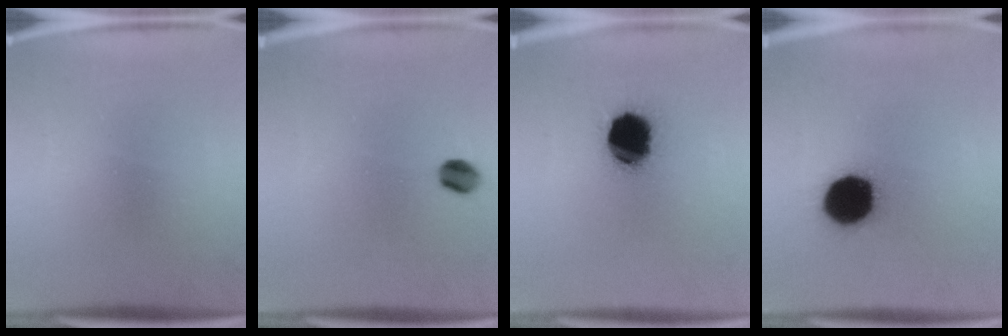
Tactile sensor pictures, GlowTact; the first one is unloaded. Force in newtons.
{"total": 3.4}
{"total": 14.9}
{"total": 15.1}